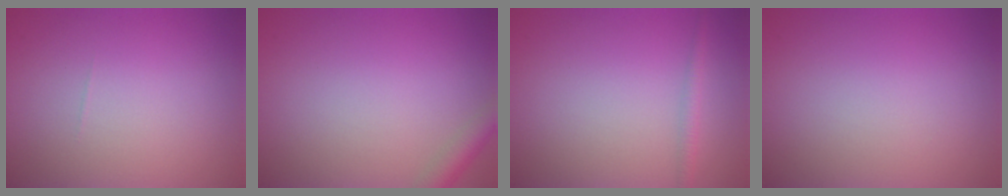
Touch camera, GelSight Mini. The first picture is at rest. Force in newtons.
{"total": 2.3, "press": 2.3, "slide": 0.1}
{"total": 1.2, "press": 1.2, "slide": 0.1}
{"total": 0.0}